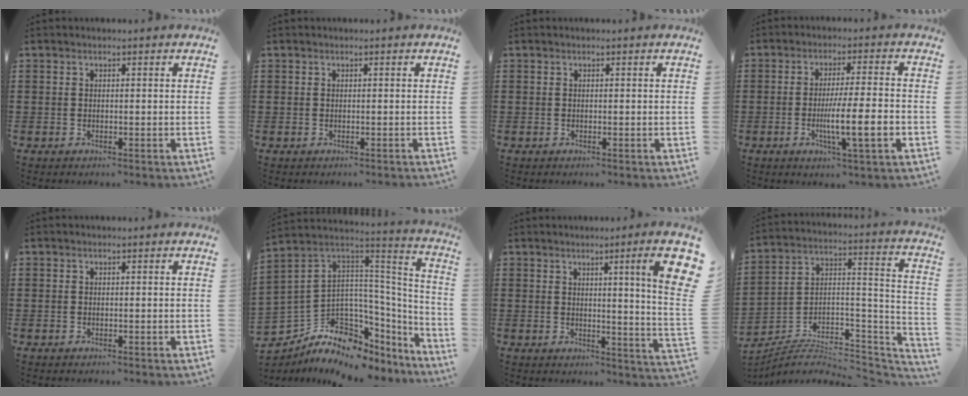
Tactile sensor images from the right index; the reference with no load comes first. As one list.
[{"total": 0.0}, {"total": 0.0}, {"total": 8.3, "force": [-2.2, 0.7, 8.0], "torque": [-0.143, -0.013, -0.041]}, {"total": 0.0}, {"total": 8.5, "force": [-4.6, 6.1, 3.6], "torque": [-0.105, -0.018, -0.083]}, {"total": 8.7, "force": [3.6, -0.3, 7.9], "torque": [-0.123, -0.020, 0.051]}, {"total": 5.9, "force": [-5.1, 1.8, 2.3], "torque": [-0.036, -0.004, -0.102]}]